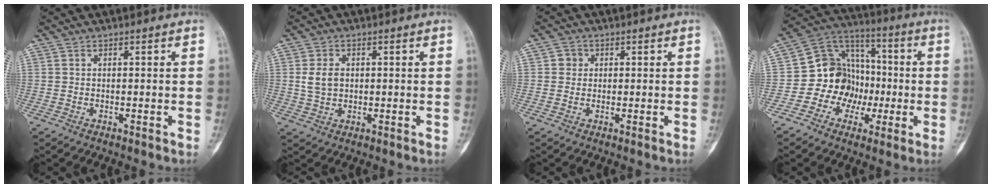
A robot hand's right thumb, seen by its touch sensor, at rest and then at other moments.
{"total": 4.4, "force": [0.5, 3.2, 2.9], "torque": [-0.049, 0.002, 0.014]}
{"total": 2.1, "force": [0.4, 2.0, 0.5], "torque": [0.003, 0.003, 0.002]}
{"total": 13.8, "force": [-2.5, 12.1, 6.2], "torque": [-0.046, 0.054, -0.048]}